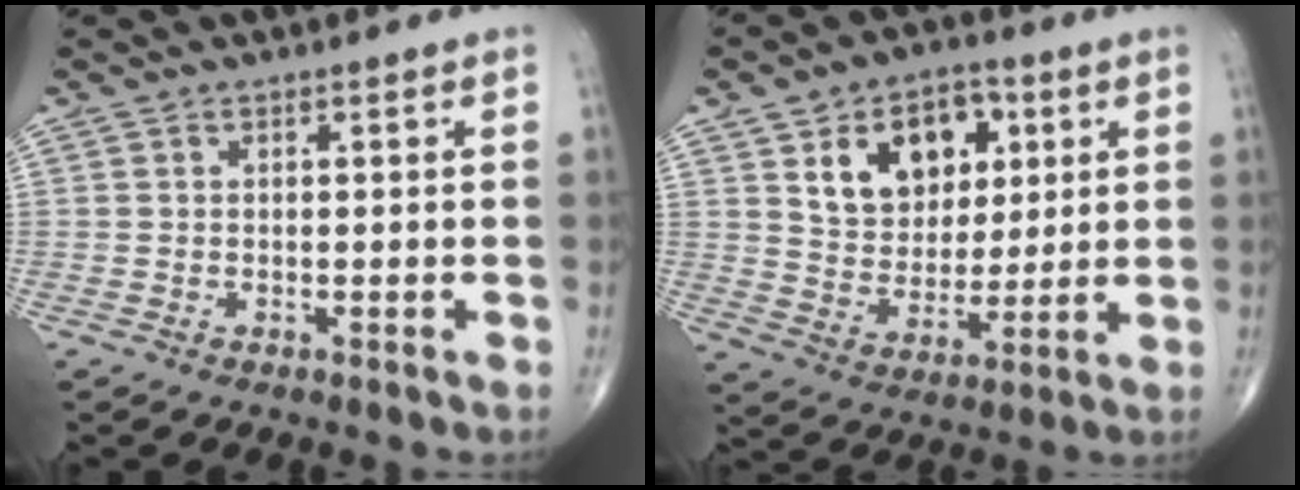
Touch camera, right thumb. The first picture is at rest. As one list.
[{"total": 14.9, "force": [5.5, 10.5, 9.1], "torque": [-0.093, -0.017, 0.097]}]